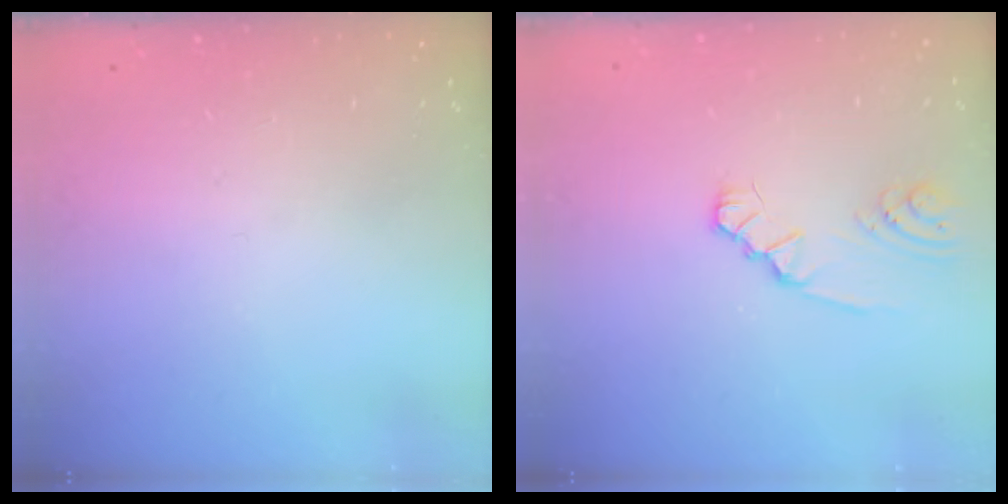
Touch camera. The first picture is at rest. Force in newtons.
{"total": 2.5, "press": 2.5, "slide": 0.3}